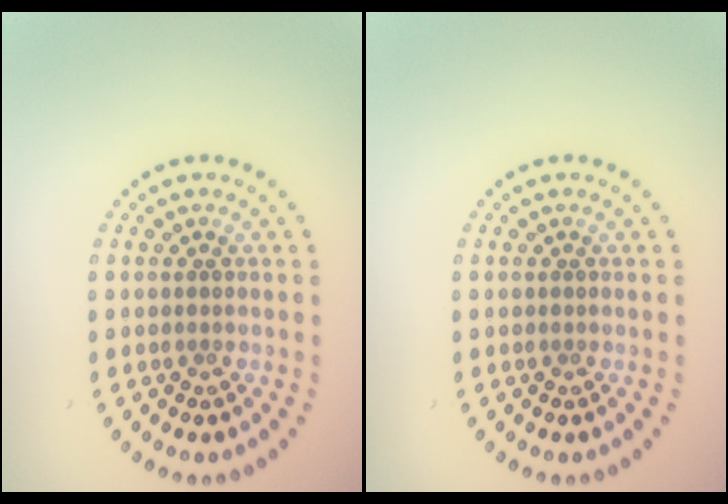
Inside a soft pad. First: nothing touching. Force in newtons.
{"total": 0.0}